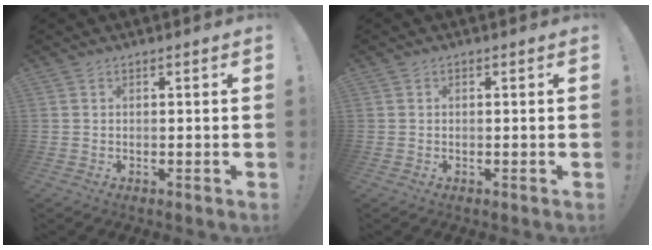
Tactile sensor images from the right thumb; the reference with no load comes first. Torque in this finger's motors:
{"motor_torque": [0.08, 0.22, -0.06, 0.13, -0.04]}